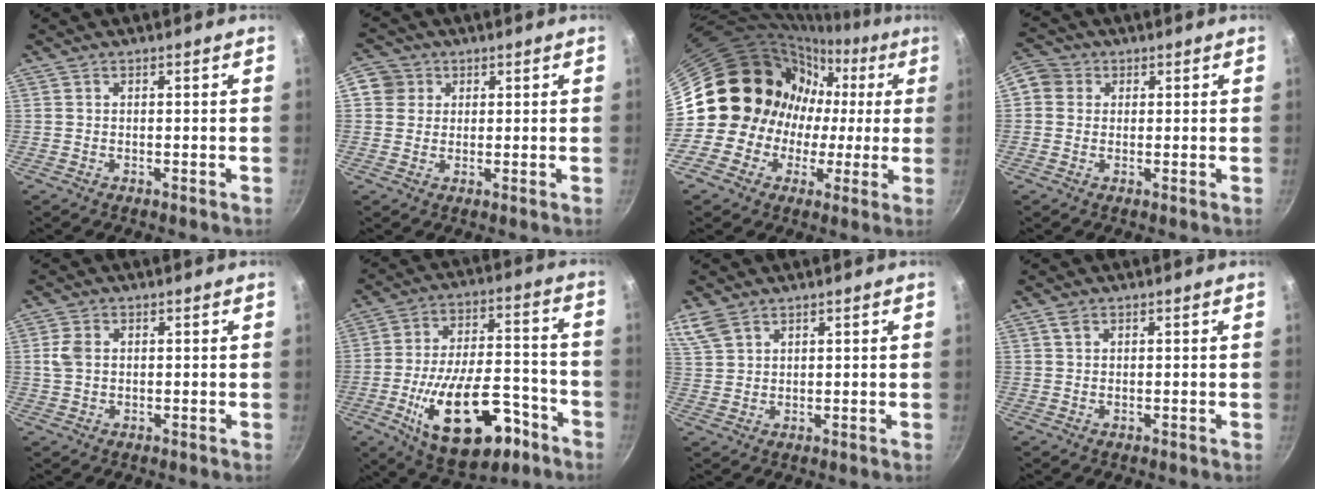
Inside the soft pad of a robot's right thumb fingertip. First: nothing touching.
{"total": 4.5, "force": [1.4, 4.2, 1.0], "torque": [0.019, 0.004, 0.014]}
{"total": 18.8, "force": [0.3, 17.5, 7.1], "torque": [-0.076, 0.050, 0.004]}
{"total": 6.9, "force": [1.2, 6.3, 2.7], "torque": [-0.038, 0.013, 0.007]}
{"total": 3.3, "force": [0.5, 2.4, 2.2], "torque": [-0.041, 0.004, 0.008]}
{"total": 22.3, "force": [-9.7, 11.1, 16.8], "torque": [-0.248, 0.054, -0.136]}
{"total": 4.9, "force": [3.5, 2.7, 2.2], "torque": [-0.042, -0.003, 0.077]}
{"total": 1.2, "force": [0.6, 0.8, 0.7], "torque": [-0.012, -0.001, 0.012]}